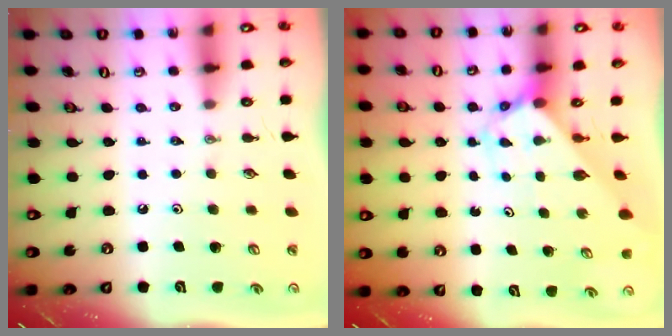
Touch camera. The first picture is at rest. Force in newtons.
{"total": 2.7, "press": 2.7, "slide": 0.2}